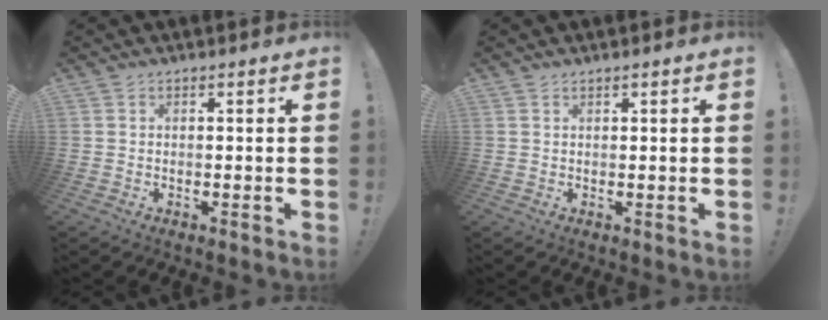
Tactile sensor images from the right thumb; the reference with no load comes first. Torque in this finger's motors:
{"motor_torque": [-0.03, 0.05, -0.08, 0.06, -0.06]}